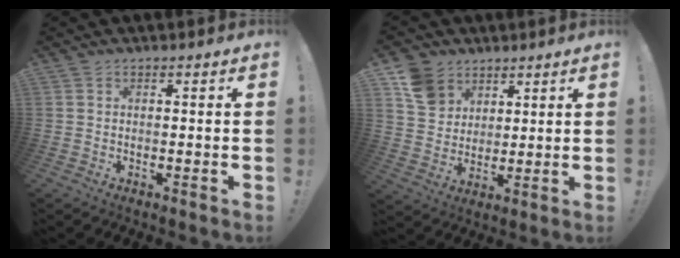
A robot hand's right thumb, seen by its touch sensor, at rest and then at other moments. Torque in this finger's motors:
{"motor_torque": [0.07, 0.08, 0.00, 0.03, 0.00]}